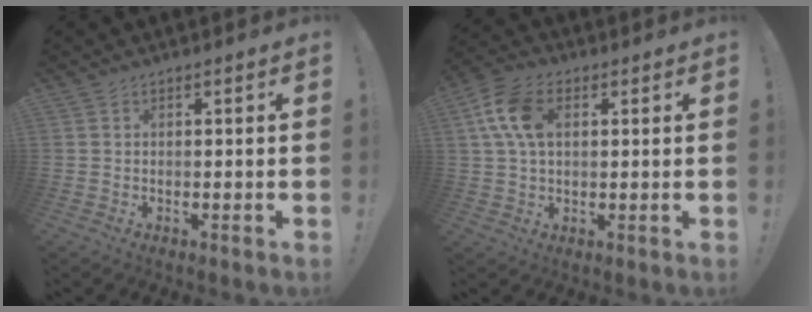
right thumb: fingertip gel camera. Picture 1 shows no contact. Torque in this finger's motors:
{"motor_torque": [-0.13, 0.70, 0.93, -0.26, 0.20]}